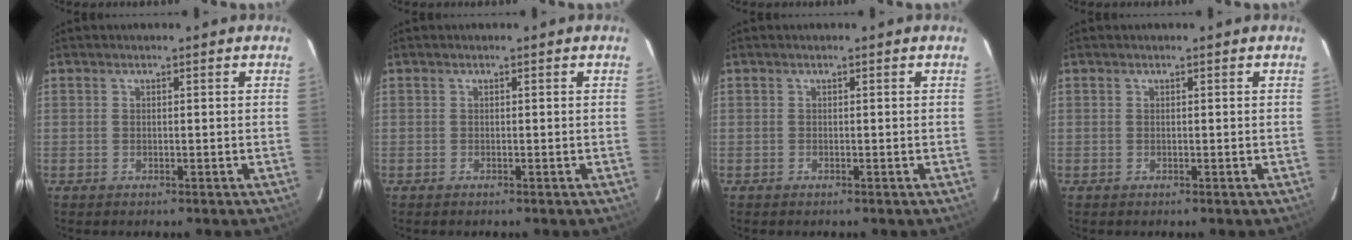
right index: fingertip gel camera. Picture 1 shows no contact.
{"total": 0.0}
{"total": 0.0}
{"total": 0.0}